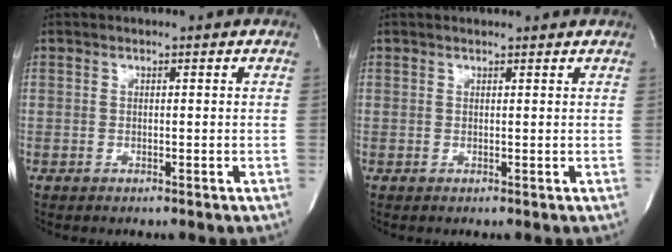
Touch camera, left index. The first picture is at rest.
{"total": 2.1, "force": [2.0, 0.2, 0.3], "torque": [-0.012, 0.012, 0.025]}